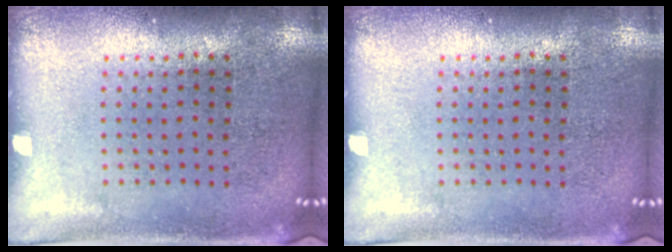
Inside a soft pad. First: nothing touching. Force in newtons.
{"total": 0.0}